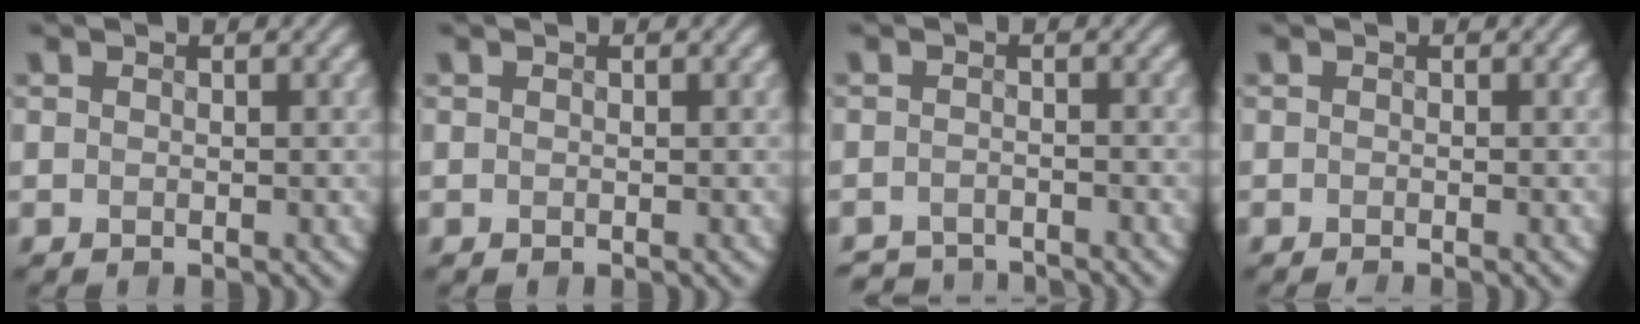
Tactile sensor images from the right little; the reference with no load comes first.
{"total": 0.0}
{"total": 3.2, "force": [-3.1, 0.4, 0.1], "torque": [0.002, -0.002, -0.057]}
{"total": 0.6, "force": [-0.6, -0.1, 0.2], "torque": [-0.004, -0.001, -0.012]}